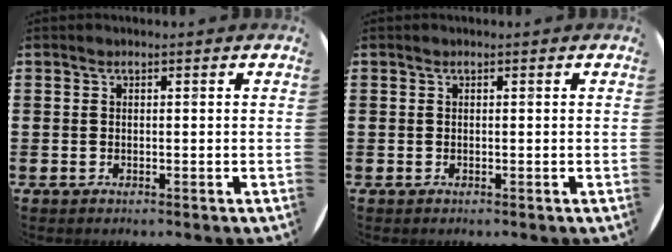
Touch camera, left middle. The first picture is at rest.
{"total": 0.0}